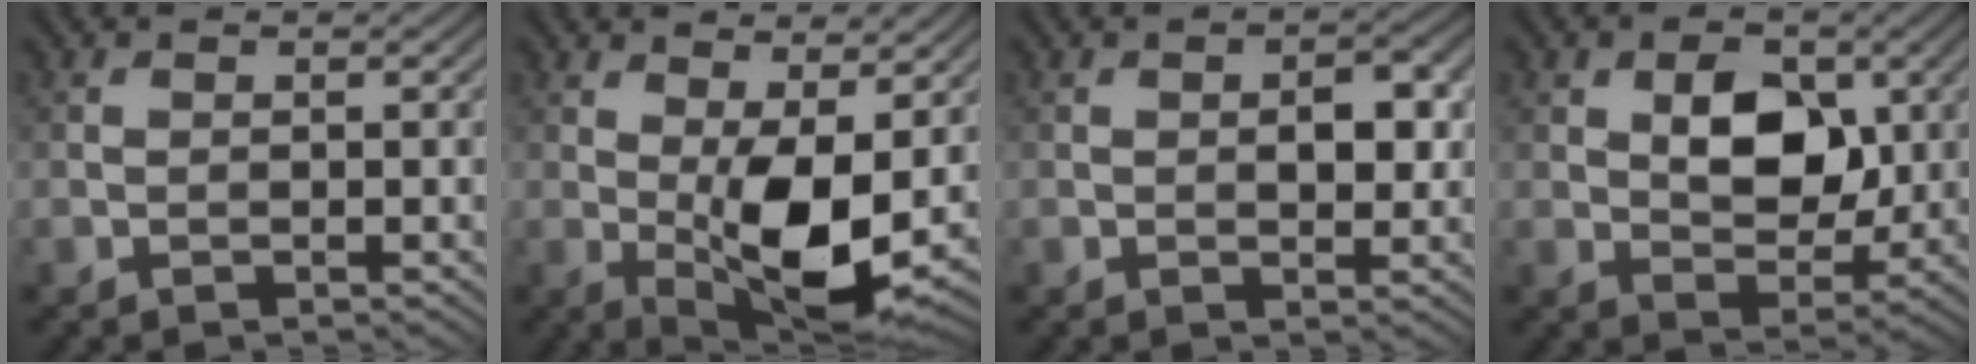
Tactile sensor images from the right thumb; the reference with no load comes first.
{"total": 9.8, "force": [0.7, 3.9, 9.0], "torque": [-0.157, -0.010, 0.016]}
{"total": 3.6, "force": [0.3, 2.0, 3.0], "torque": [-0.043, 0.000, 0.001]}
{"total": 7.3, "force": [1.7, 4.8, 5.2], "torque": [-0.083, -0.001, 0.024]}